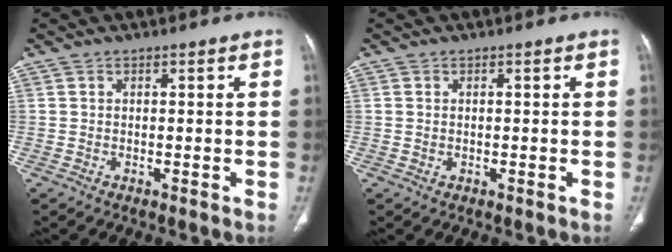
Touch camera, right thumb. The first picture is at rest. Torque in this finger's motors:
{"motor_torque": [-0.37, 0.09, -0.32, 0.30, 0.10]}